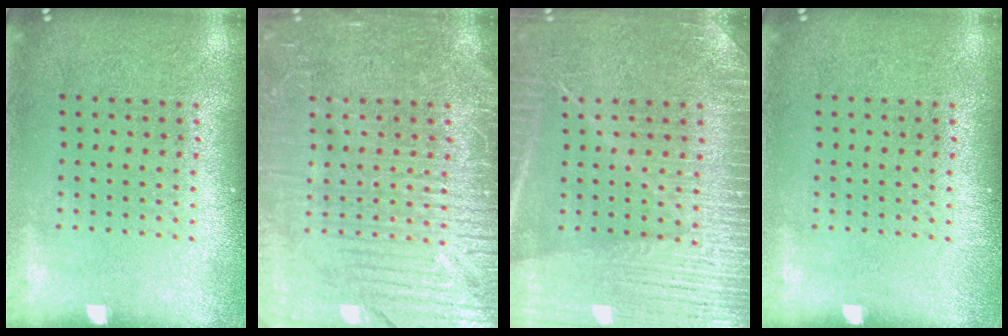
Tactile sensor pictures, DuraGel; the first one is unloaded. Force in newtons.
{"total": 7.2, "press": 7.1, "slide": 0.9}
{"total": 3.9, "press": 3.9, "slide": 0.5}
{"total": 0.0}